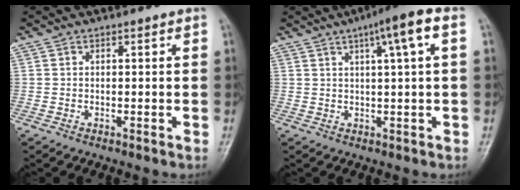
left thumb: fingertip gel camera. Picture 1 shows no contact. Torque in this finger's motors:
{"motor_torque": [0.41, 0.15, 0.84, 0.00, 0.01]}